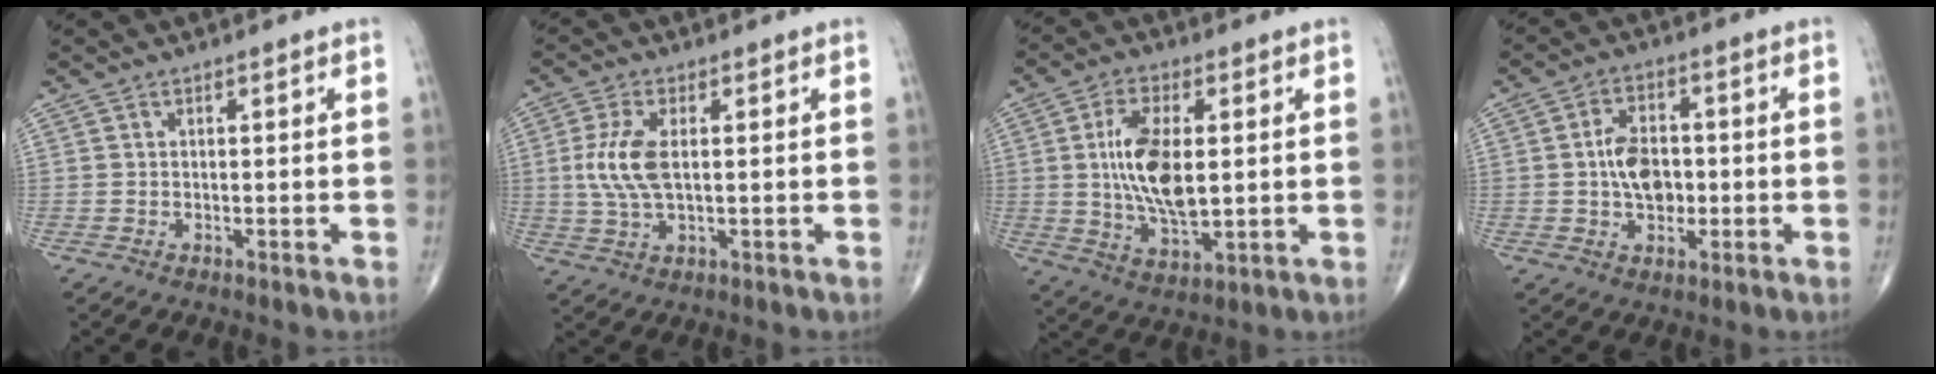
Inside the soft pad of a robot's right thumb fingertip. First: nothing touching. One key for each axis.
{"total": 7.7, "fx": 0.7, "fy": 3.5, "fz": 6.8, "tx": -0.161, "ty": -0.003, "tz": 0.016}
{"total": 13.3, "fx": 1.3, "fy": 6.4, "fz": 11.6, "tx": -0.214, "ty": -0.011, "tz": 0.028}
{"total": 7.7, "fx": -0.4, "fy": 5.1, "fz": 5.8, "tx": -0.082, "ty": 0.011, "tz": -0.011}